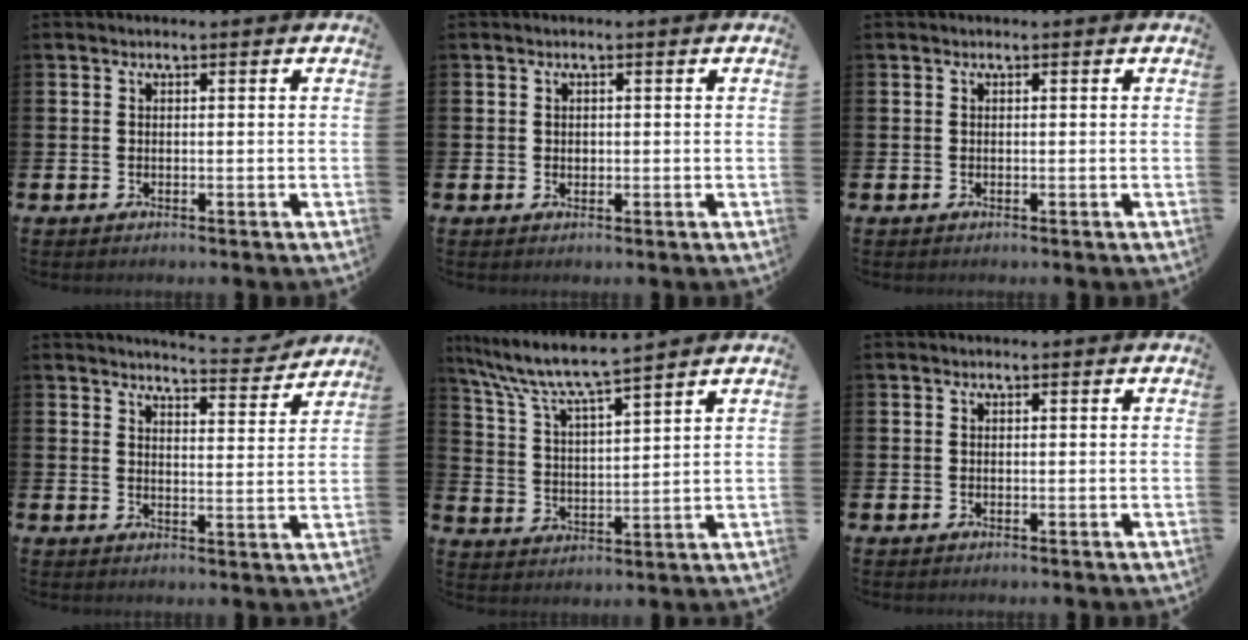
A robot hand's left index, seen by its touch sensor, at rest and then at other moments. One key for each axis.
{"total": 0.7, "fx": 0.3, "fy": 0.6, "fz": 0.2, "tx": 0.003, "ty": 0.002, "tz": 0.003}
{"total": 0.0}
{"total": 5.2, "fx": 5.1, "fy": 0.2, "fz": 0.8, "tx": -0.013, "ty": -0.038, "tz": 0.086}
{"total": 7.5, "fx": 6.9, "fy": 0.4, "fz": 3.0, "tx": -0.090, "ty": -0.041, "tz": 0.118}
{"total": 0.0}